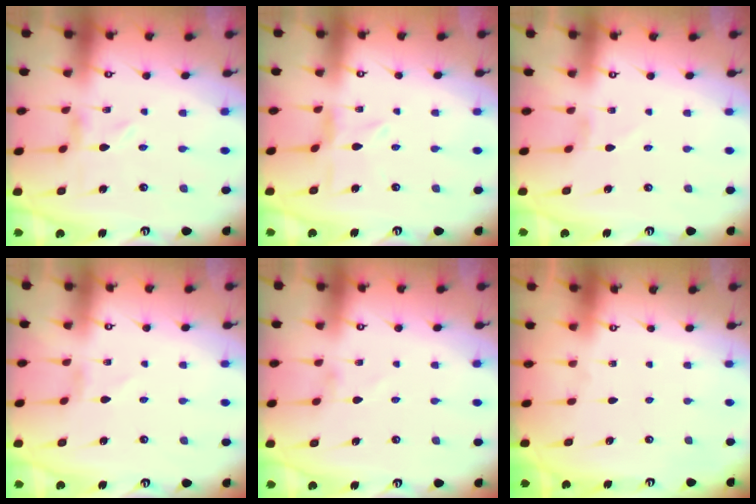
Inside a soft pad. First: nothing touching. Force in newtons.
{"total": 2.7, "press": 2.7, "slide": 0.4}
{"total": 0.0}
{"total": 0.5, "press": 0.5, "slide": 0.2}
{"total": 1.1, "press": 1.1, "slide": 0.1}
{"total": 0.0}